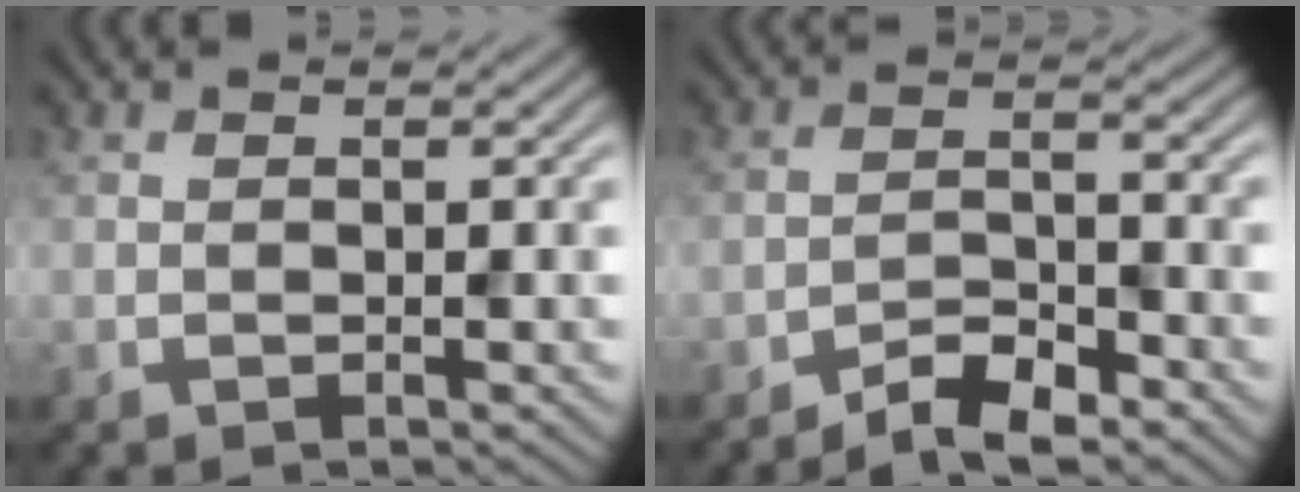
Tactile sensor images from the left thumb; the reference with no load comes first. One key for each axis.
{"total": 4.8, "fx": -4.0, "fy": 1.2, "fz": 2.4, "tx": -0.039, "ty": 0.004, "tz": -0.078}